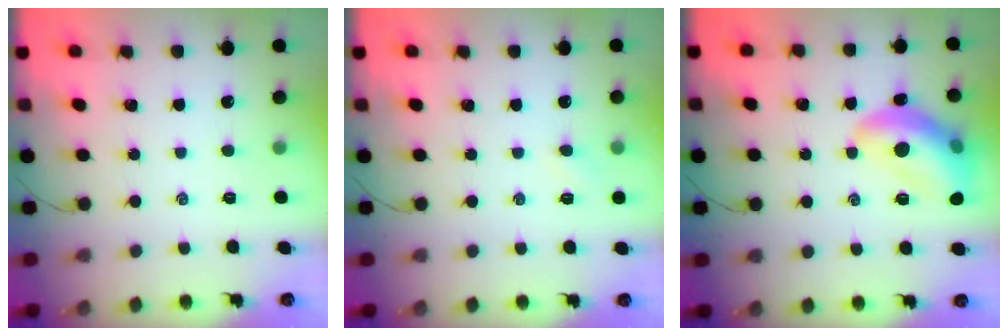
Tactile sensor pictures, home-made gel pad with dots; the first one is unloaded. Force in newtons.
{"total": 3.0, "press": 2.9, "slide": 0.8}
{"total": 15.0, "press": 14.9, "slide": 1.8}